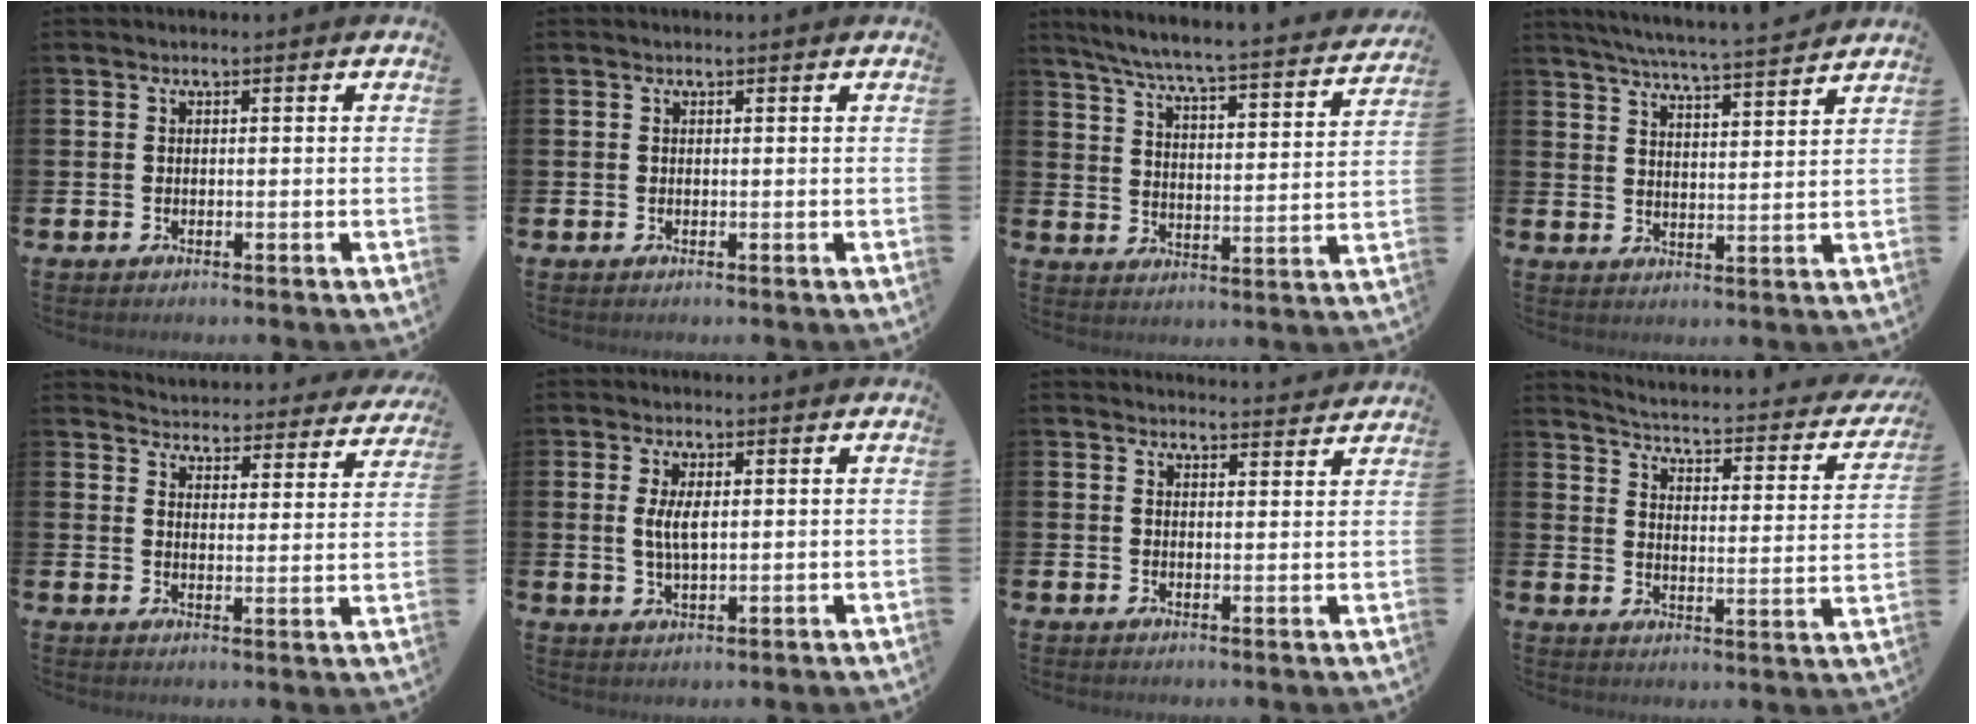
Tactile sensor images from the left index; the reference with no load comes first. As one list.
[{"total": 0.0}, {"total": 6.4, "force": [5.8, 0.0, 2.7], "torque": [-0.076, -0.049, 0.094]}, {"total": 6.0, "force": [5.8, -0.5, 1.5], "torque": [-0.044, -0.043, 0.101]}, {"total": 4.2, "force": [4.1, 0.6, 0.1], "torque": [-0.015, -0.038, 0.067]}, {"total": 3.6, "force": [0.9, 1.3, 3.2], "torque": [-0.063, 0.004, 0.014]}, {"total": 2.9, "force": [2.9, 0.1, -0.1], "torque": [0.005, -0.021, 0.051]}, {"total": 2.9, "force": [2.5, 0.7, 1.3], "torque": [-0.042, -0.033, 0.029]}]